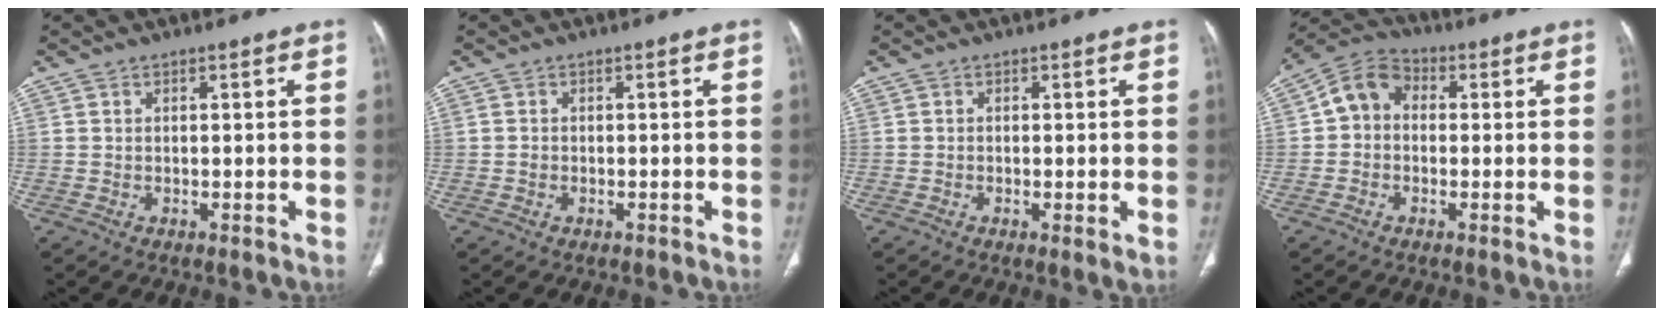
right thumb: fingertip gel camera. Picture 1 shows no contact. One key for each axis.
{"total": 0.8, "fx": -0.3, "fy": 0.7, "fz": 0.4, "tx": -0.008, "ty": 0.001, "tz": -0.004}
{"total": 1.8, "fx": -0.3, "fy": 0.4, "fz": 1.8, "tx": -0.039, "ty": -0.009, "tz": -0.007}
{"total": 7.3, "fx": 0.1, "fy": 6.0, "fz": 4.2, "tx": -0.061, "ty": 0.023, "tz": -0.014}